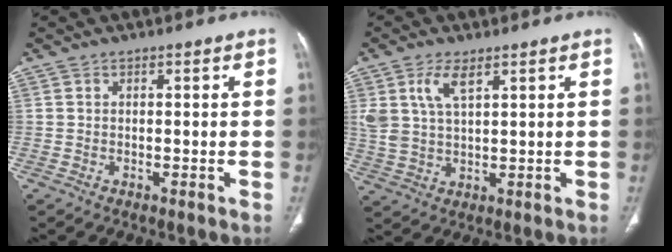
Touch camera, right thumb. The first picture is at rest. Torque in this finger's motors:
{"motor_torque": [-0.09, 0.34, 0.31, 0.47, 0.09]}